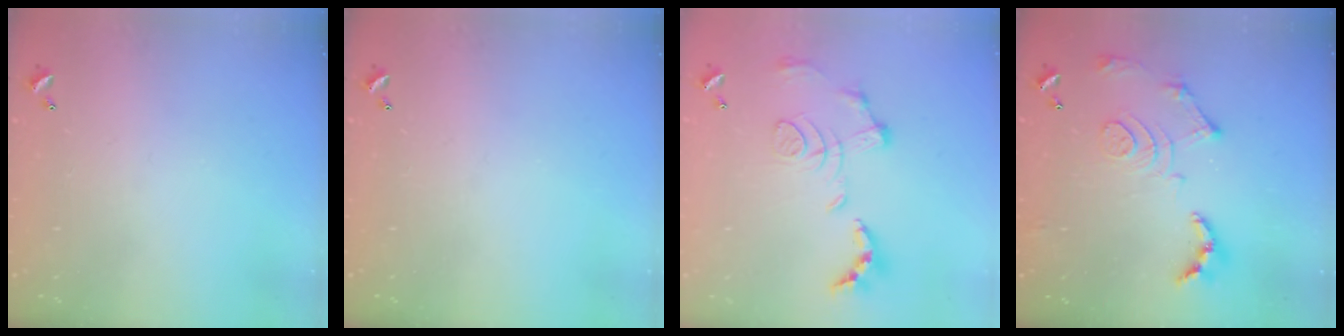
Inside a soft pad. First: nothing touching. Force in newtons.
{"total": 0.0}
{"total": 1.6, "press": 0.9, "slide": 1.3}
{"total": 14.2, "press": 14.1, "slide": 1.4}